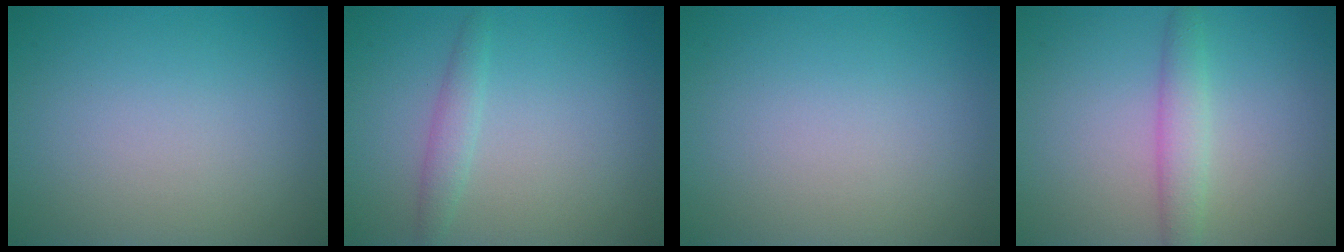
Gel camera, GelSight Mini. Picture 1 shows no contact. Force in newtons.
{"total": 1.6, "press": 1.6, "slide": 0.1}
{"total": 0.0}
{"total": 2.4, "press": 2.4, "slide": 0.1}